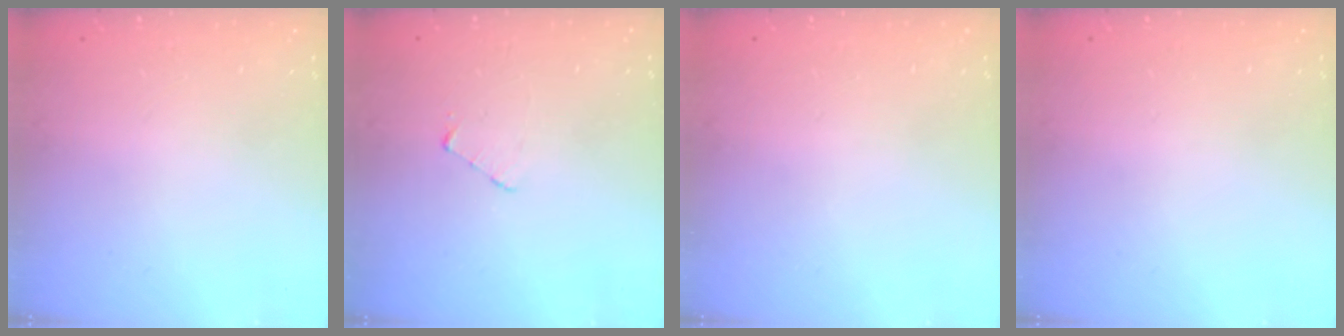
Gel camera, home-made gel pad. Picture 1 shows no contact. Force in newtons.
{"total": 2.6, "press": 2.6, "slide": 0.3}
{"total": 0.0}
{"total": 0.0}